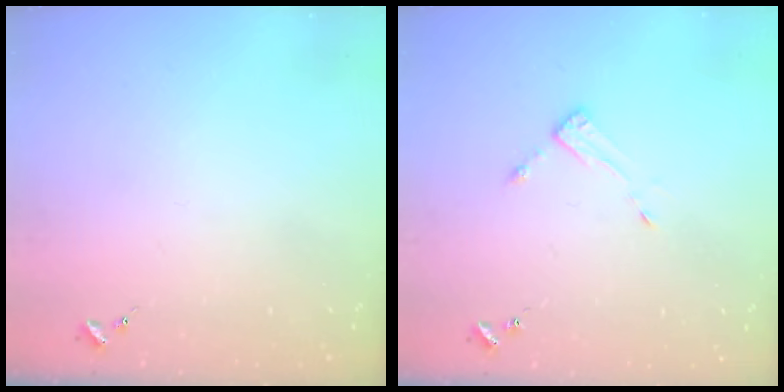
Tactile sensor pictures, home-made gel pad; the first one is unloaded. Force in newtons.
{"total": 3.3, "press": 3.2, "slide": 0.3}